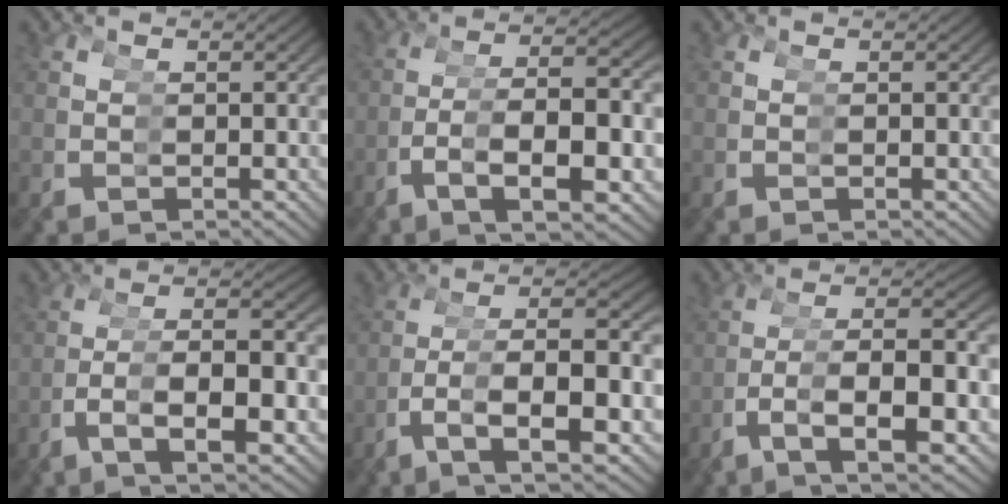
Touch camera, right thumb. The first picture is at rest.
{"total": 6.1, "force": [-0.4, 2.7, 5.5], "torque": [-0.097, 0.017, -0.004]}
{"total": 0.0}
{"total": 5.1, "force": [-0.3, 2.2, 4.6], "torque": [-0.082, 0.020, -0.003]}
{"total": 7.0, "force": [-0.4, 3.6, 6.0], "torque": [-0.116, 0.007, 0.000]}
{"total": 6.9, "force": [-0.4, 3.5, 5.9], "torque": [-0.113, 0.011, -0.003]}